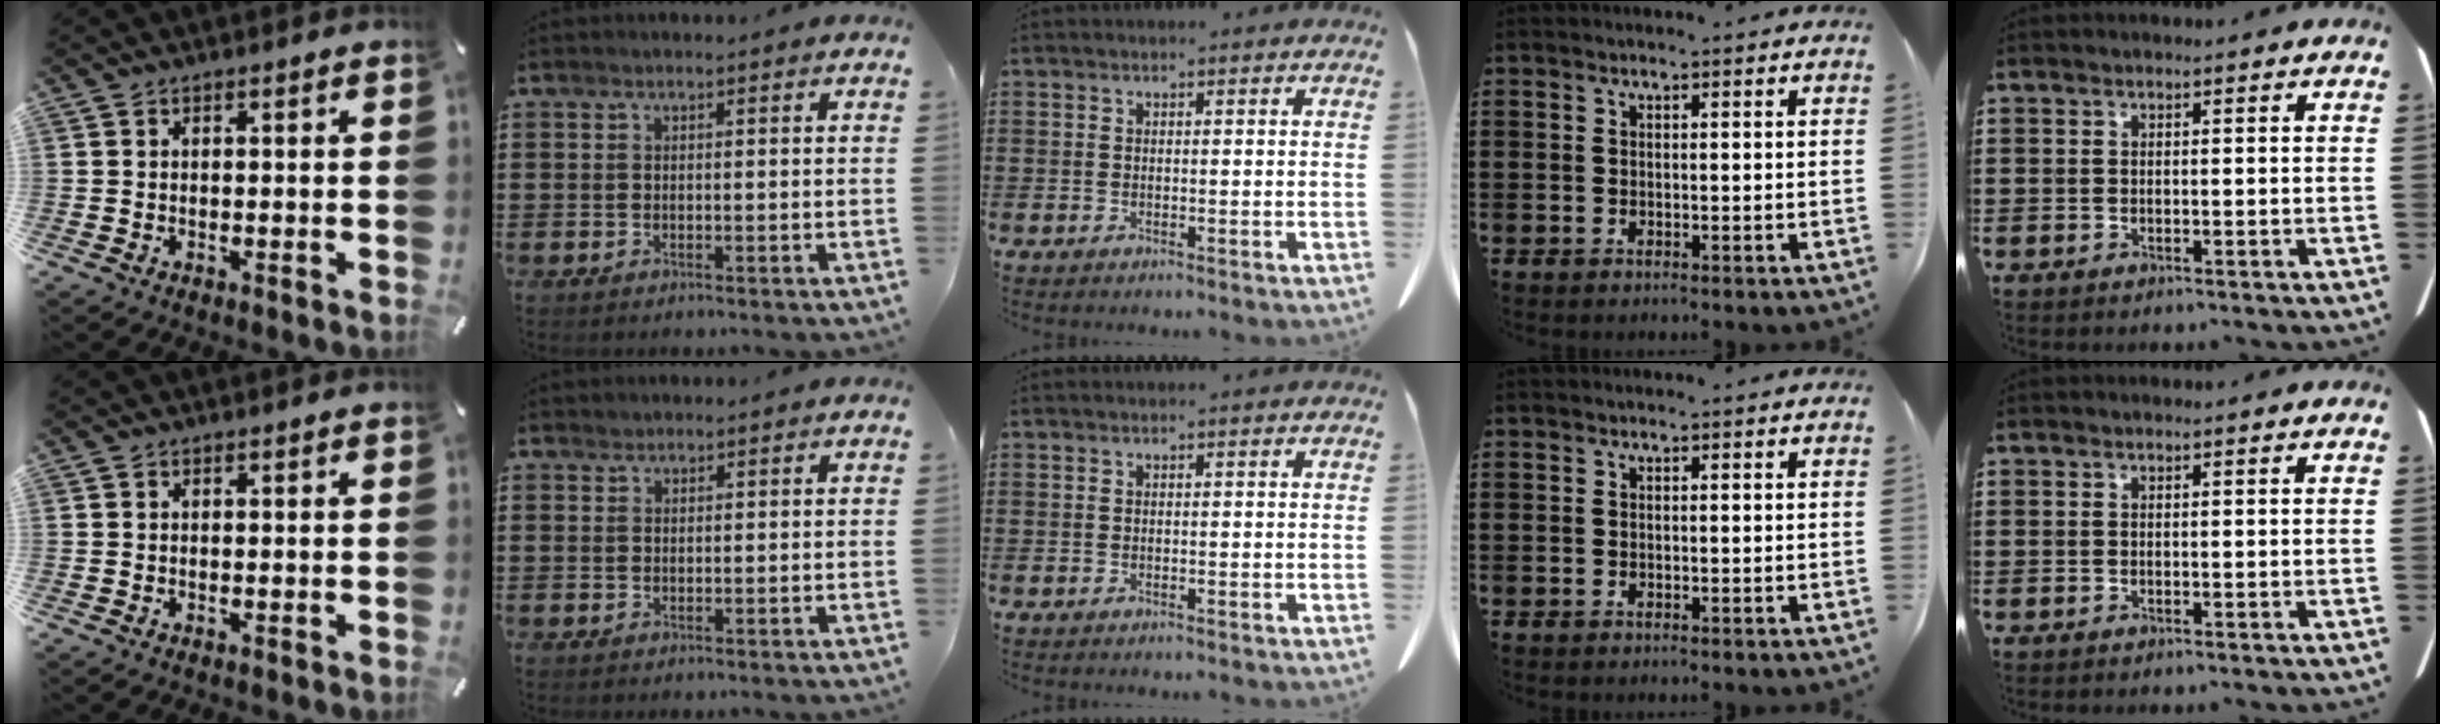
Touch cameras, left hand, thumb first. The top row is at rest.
{"index": {"total": 0.5, "force": [0.5, 0.2, 0.0], "torque": [-0.001, 0.000, 0.011]}}